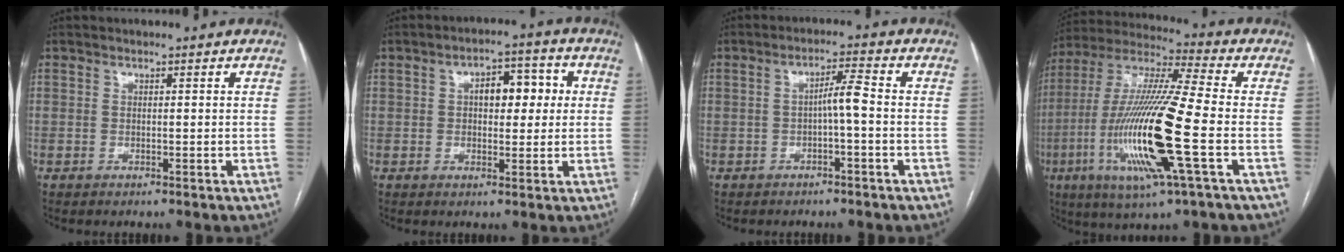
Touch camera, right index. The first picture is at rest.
{"total": 6.8, "force": [1.1, 3.3, 5.9], "torque": [-0.080, 0.027, 0.017]}
{"total": 3.6, "force": [-0.7, 0.1, 3.5], "torque": [-0.059, 0.011, -0.010]}
{"total": 20.4, "force": [-5.3, 1.0, 19.6], "torque": [-0.421, -0.022, -0.105]}